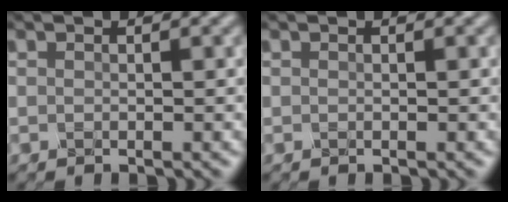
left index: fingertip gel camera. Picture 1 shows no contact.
{"total": 0.0}